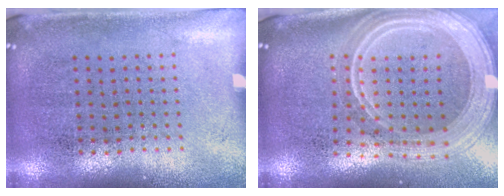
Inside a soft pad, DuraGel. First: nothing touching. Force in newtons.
{"total": 3.0, "press": 2.4, "slide": 1.7}